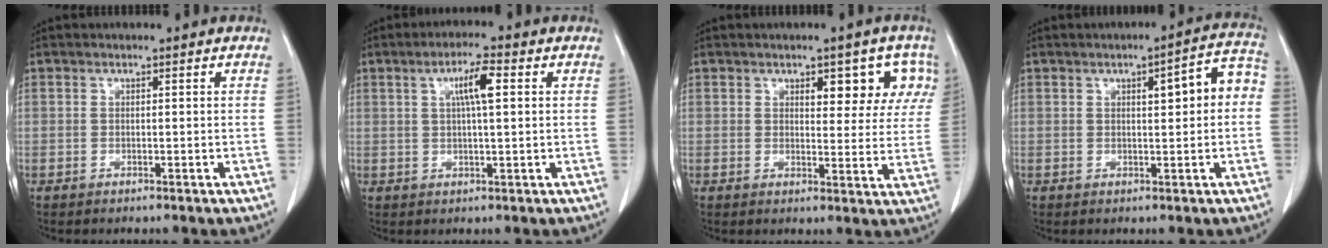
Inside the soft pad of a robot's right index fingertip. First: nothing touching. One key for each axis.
{"total": 5.2, "fx": 1.5, "fy": 0.4, "fz": 4.9, "tx": -0.089, "ty": 0.006, "tz": 0.026}
{"total": 6.9, "fx": 3.4, "fy": 3.3, "fz": 5.0, "tx": -0.040, "ty": 0.011, "tz": 0.039}
{"total": 6.4, "fx": 0.7, "fy": 1.4, "fz": 6.2, "tx": -0.079, "ty": 0.026, "tz": 0.007}